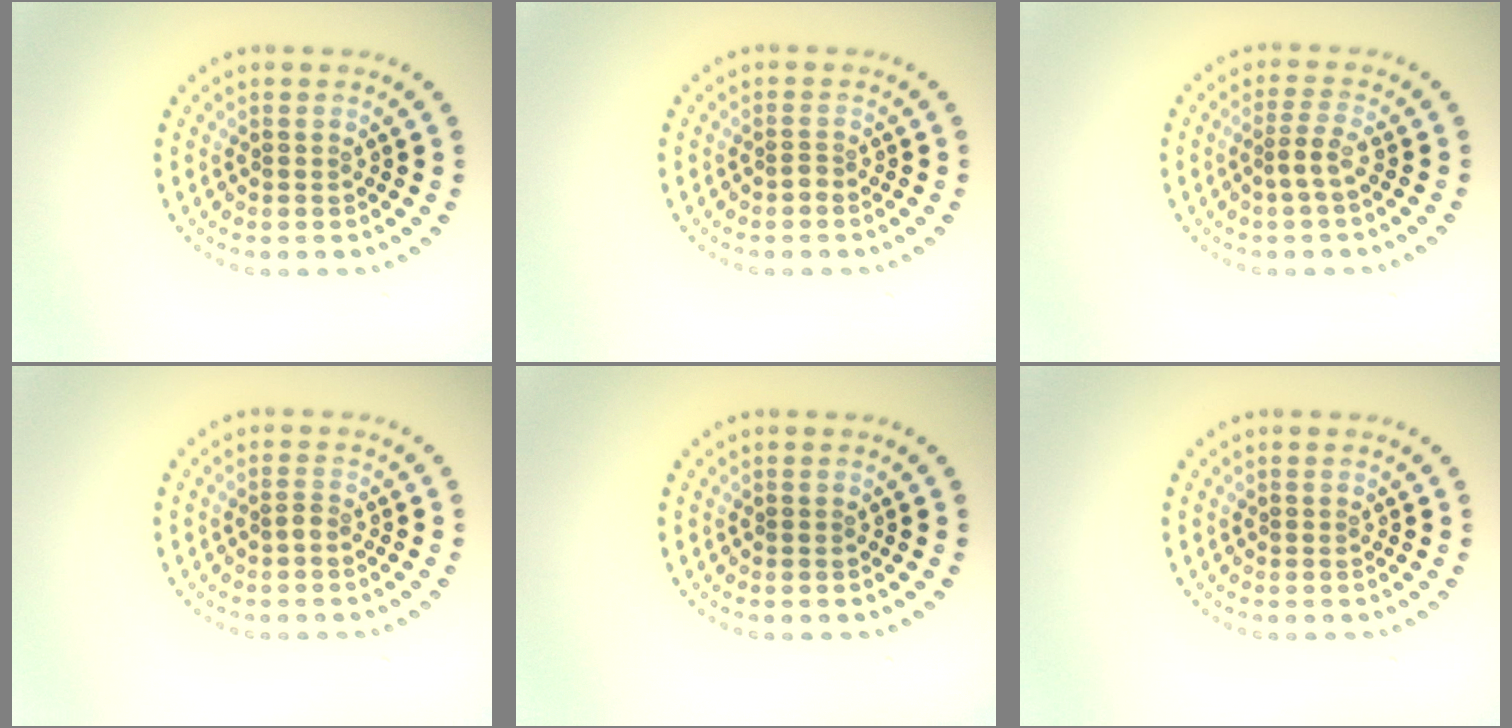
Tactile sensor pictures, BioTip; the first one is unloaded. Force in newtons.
{"total": 0.7, "press": 0.4, "slide": 0.6}
{"total": 2.0, "press": 1.4, "slide": 1.4}
{"total": 0.9, "press": 0.6, "slide": 0.7}
{"total": 0.0}
{"total": 0.0}